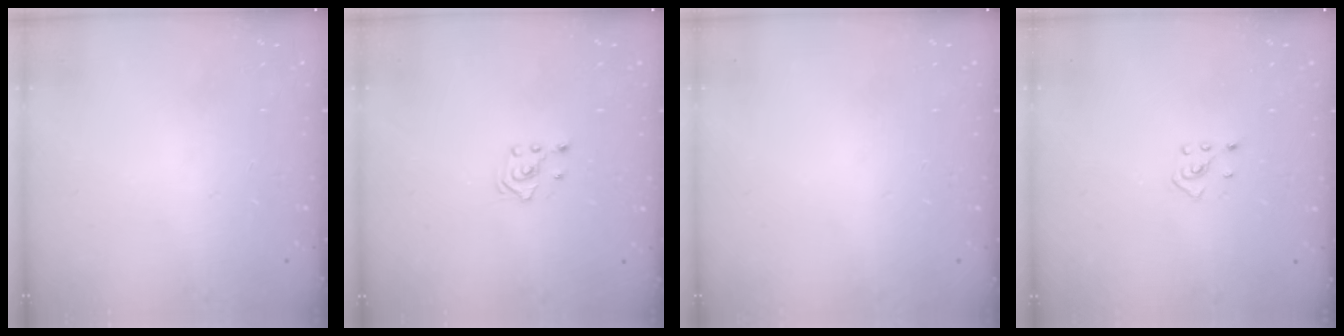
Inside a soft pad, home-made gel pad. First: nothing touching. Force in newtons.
{"total": 2.1, "press": 1.8, "slide": 0.9}
{"total": 0.0}
{"total": 2.7, "press": 2.6, "slide": 0.9}